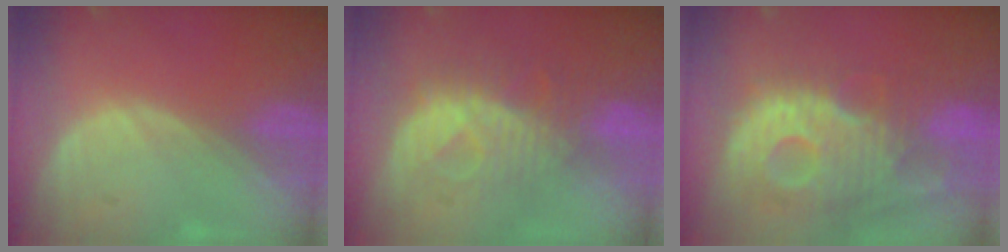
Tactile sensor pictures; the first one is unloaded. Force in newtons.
{"total": 8.1, "press": 7.9, "slide": 2.0}
{"total": 13.4, "press": 11.6, "slide": 6.6}